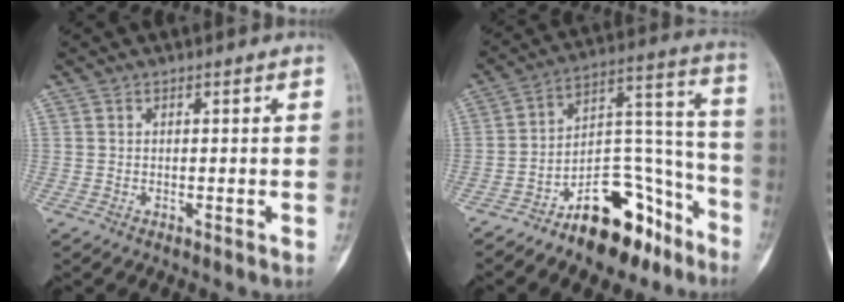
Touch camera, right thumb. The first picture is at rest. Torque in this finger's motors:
{"motor_torque": [2.64, 0.93, 0.97, -1.40, 0.35]}